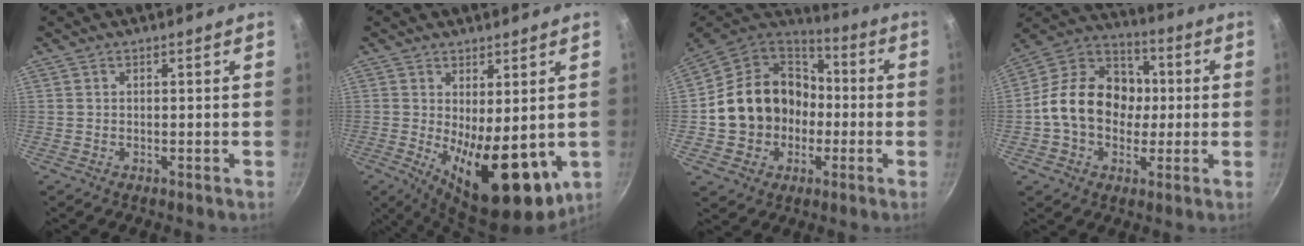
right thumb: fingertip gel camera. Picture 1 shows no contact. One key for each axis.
{"total": 14.9, "fx": -1.4, "fy": 6.6, "fz": 13.2, "tx": -0.166, "ty": -0.024, "tz": -0.005}
{"total": 18.7, "fx": -1.9, "fy": 16.1, "fz": 9.3, "tx": -0.135, "ty": 0.050, "tz": -0.028}
{"total": 17.6, "fx": -0.5, "fy": 13.9, "fz": 10.8, "tx": -0.139, "ty": 0.036, "tz": -0.027}